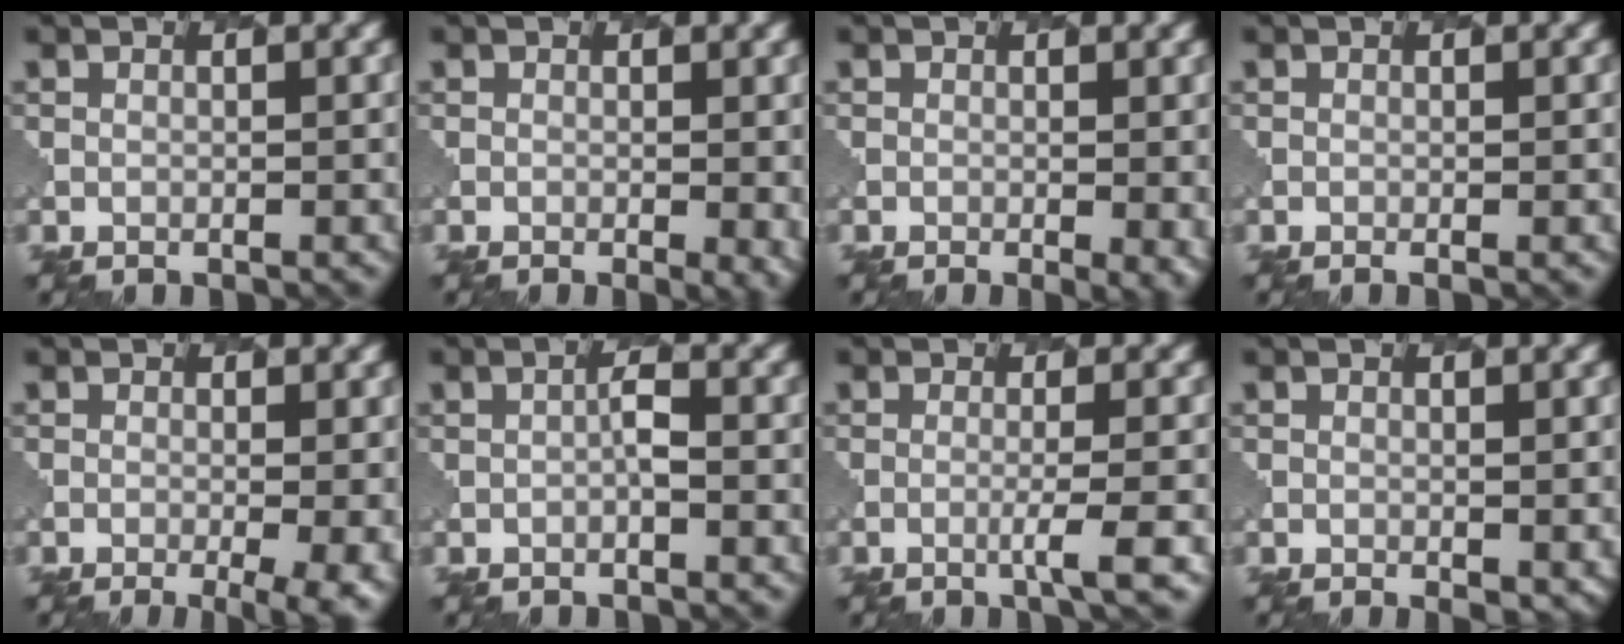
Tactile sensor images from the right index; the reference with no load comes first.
{"total": 3.3, "force": [-0.4, 1.2, 3.0], "torque": [-0.033, -0.010, 0.001]}
{"total": 3.5, "force": [-0.5, 1.3, 3.3], "torque": [-0.035, -0.011, 0.002]}
{"total": 0.7, "force": [-0.1, 0.2, 0.7], "torque": [-0.005, -0.003, 0.000]}
{"total": 6.2, "force": [-1.6, 2.4, 5.5], "torque": [-0.051, -0.005, -0.006]}
{"total": 0.9, "force": [-0.3, 0.1, 0.8], "torque": [-0.016, 0.002, -0.004]}
{"total": 2.2, "force": [-0.6, 0.2, 2.1], "torque": [-0.028, 0.000, -0.020]}
{"total": 2.1, "force": [-0.1, 0.9, 2.0], "torque": [-0.026, -0.009, 0.004]}